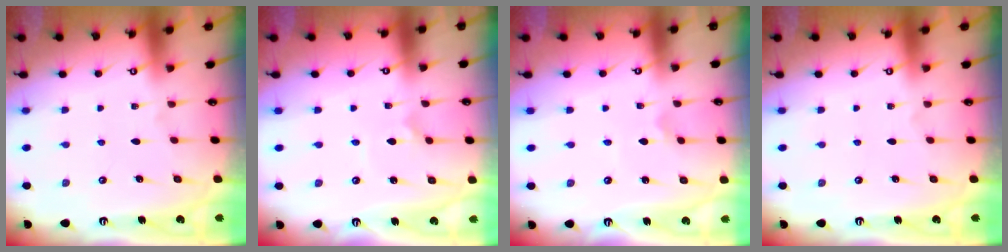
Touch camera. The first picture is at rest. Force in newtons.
{"total": 1.1, "press": 1.0, "slide": 0.2}
{"total": 0.7, "press": 0.7, "slide": 0.1}
{"total": 0.0}